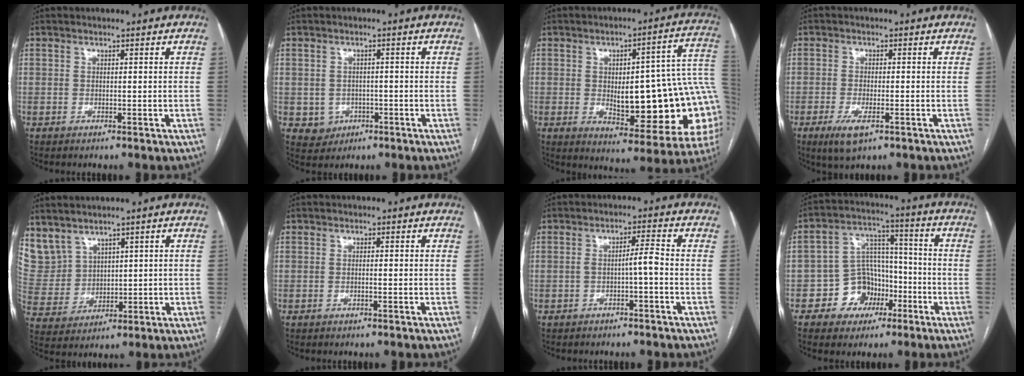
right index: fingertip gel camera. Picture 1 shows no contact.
{"total": 3.8, "force": [-1.0, 3.6, 0.7], "torque": [0.000, 0.007, -0.006]}
{"total": 22.3, "force": [-1.3, 6.6, 21.2], "torque": [-0.198, 0.028, 0.004]}
{"total": 4.6, "force": [-2.3, 1.4, 3.7], "torque": [-0.072, -0.008, -0.034]}
{"total": 9.3, "force": [6.4, 6.4, 2.0], "torque": [-0.066, 0.021, 0.161]}
{"total": 0.6, "force": [-0.1, 0.0, 0.5], "torque": [-0.011, 0.001, -0.002]}
{"total": 3.0, "force": [-0.9, 0.0, 2.8], "torque": [-0.044, 0.008, -0.016]}
{"total": 9.3, "force": [-4.0, 7.5, 3.7], "torque": [-0.064, 0.032, -0.059]}